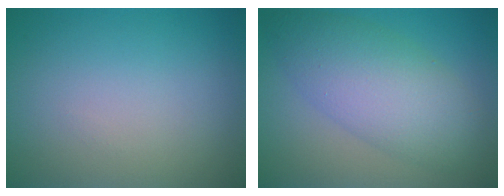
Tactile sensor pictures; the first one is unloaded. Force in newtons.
{"total": 6.8, "press": 6.8, "slide": 0.1}